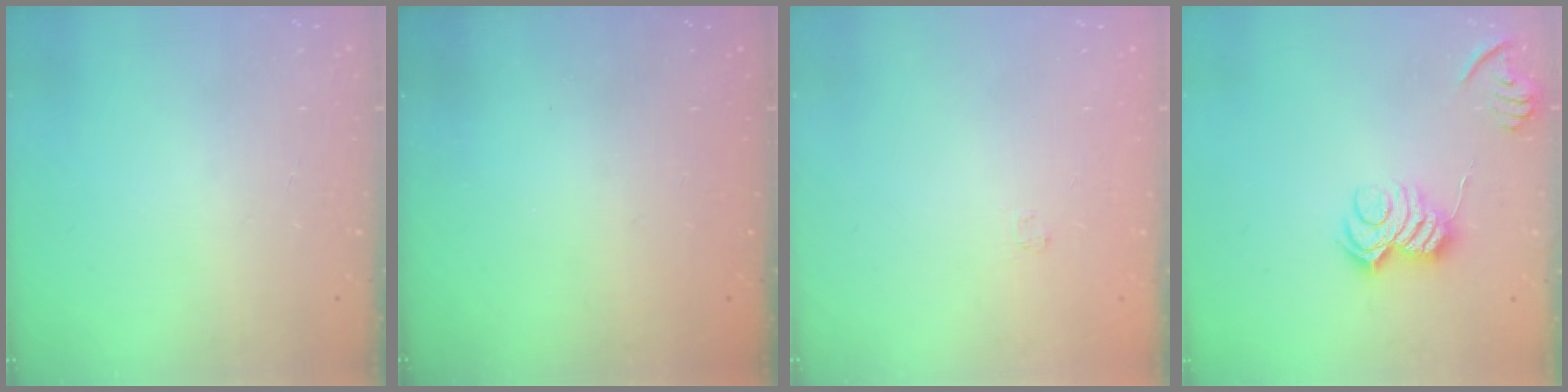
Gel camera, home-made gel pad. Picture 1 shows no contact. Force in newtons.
{"total": 2.3, "press": 2.2, "slide": 0.8}
{"total": 1.7, "press": 1.2, "slide": 1.1}
{"total": 10.7, "press": 10.7, "slide": 0.3}